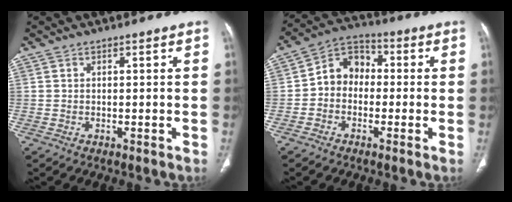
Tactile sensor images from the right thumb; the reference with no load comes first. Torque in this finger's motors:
{"motor_torque": [1.11, 0.97, 0.81, -0.62, 0.23]}